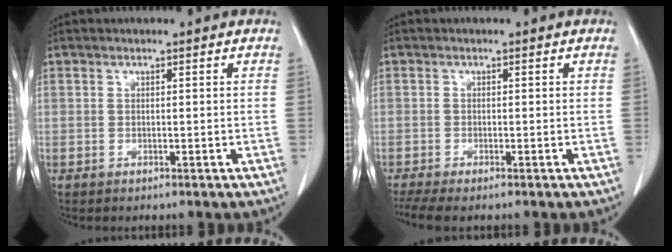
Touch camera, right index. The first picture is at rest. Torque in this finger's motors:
{"motor_torque": [0.34, -0.36, 0.21, 0.05]}